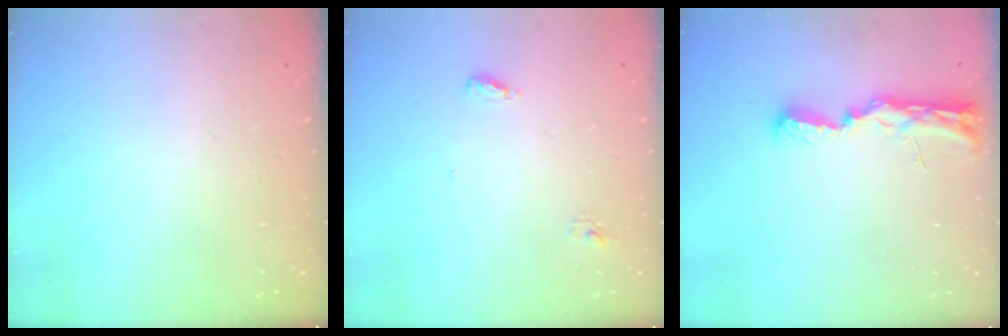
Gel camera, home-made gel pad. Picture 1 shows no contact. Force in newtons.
{"total": 4.7, "press": 4.5, "slide": 1.1}
{"total": 11.2, "press": 9.8, "slide": 5.4}